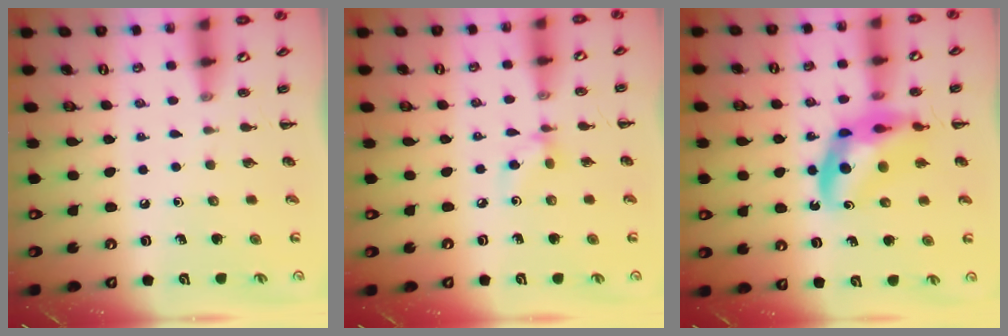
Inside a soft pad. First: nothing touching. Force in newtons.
{"total": 4.2, "press": 4.1, "slide": 0.9}
{"total": 13.4, "press": 12.9, "slide": 3.6}